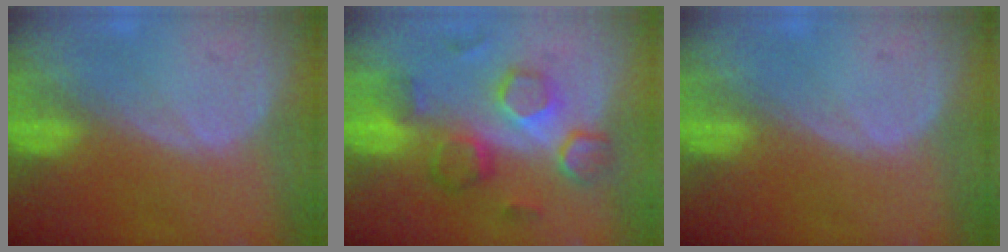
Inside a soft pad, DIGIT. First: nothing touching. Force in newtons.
{"total": 8.3, "press": 8.2, "slide": 1.4}
{"total": 0.0}